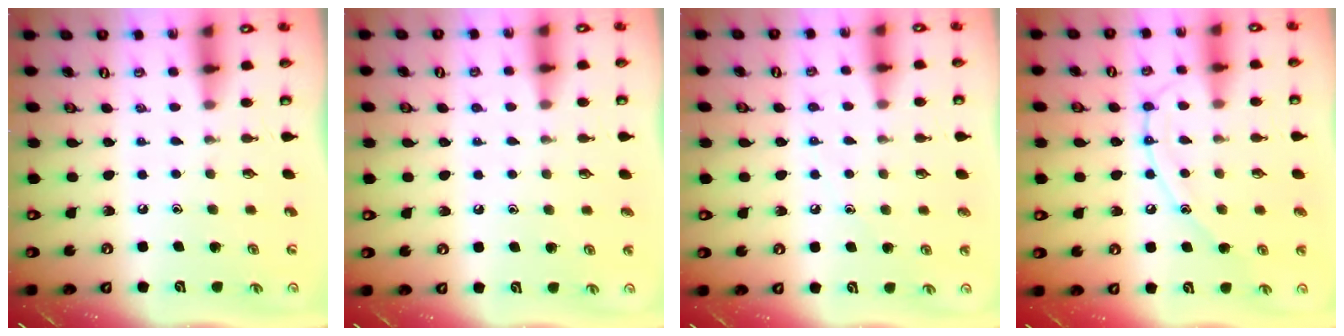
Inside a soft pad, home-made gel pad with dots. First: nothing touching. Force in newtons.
{"total": 3.7, "press": 3.6, "slide": 0.4}
{"total": 4.9, "press": 4.8, "slide": 0.5}
{"total": 11.0, "press": 11.0, "slide": 1.0}